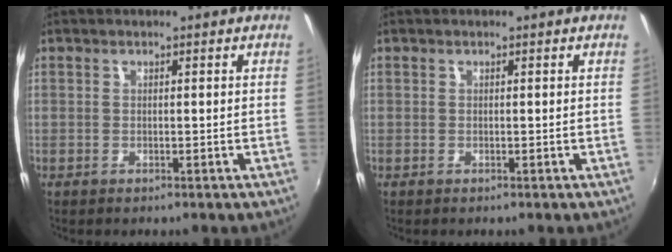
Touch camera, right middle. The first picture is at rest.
{"total": 0.0}